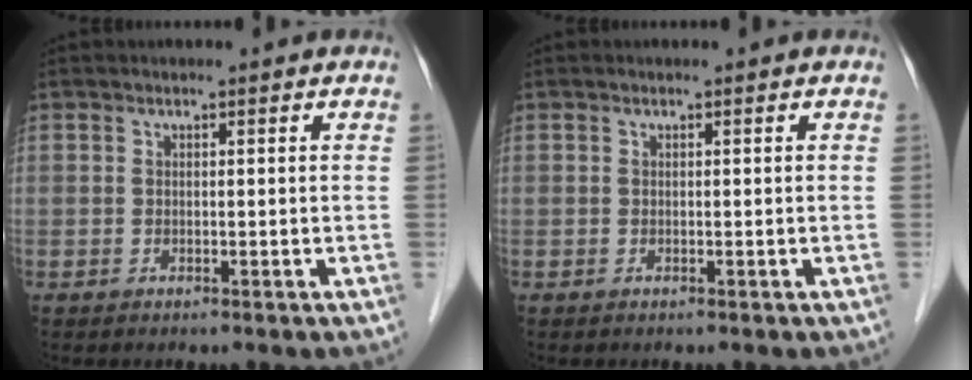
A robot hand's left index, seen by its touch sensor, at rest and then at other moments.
{"total": 0.0}